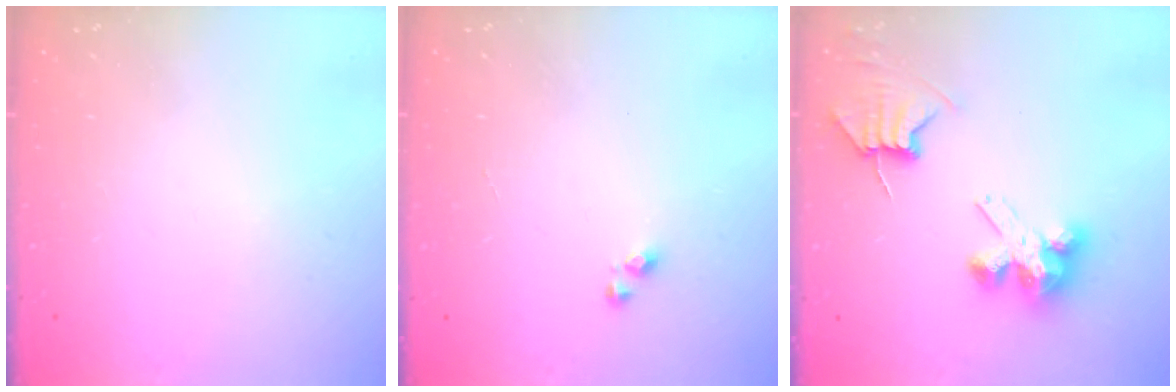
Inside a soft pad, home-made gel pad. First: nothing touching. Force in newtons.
{"total": 3.4, "press": 3.4, "slide": 0.3}
{"total": 7.8, "press": 7.7, "slide": 0.6}